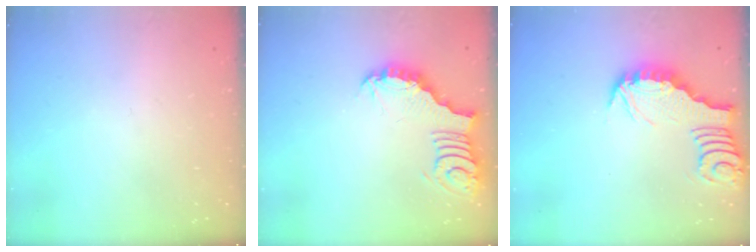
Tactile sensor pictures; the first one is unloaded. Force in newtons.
{"total": 3.6, "press": 3.5, "slide": 0.7}
{"total": 3.2, "press": 3.1, "slide": 0.4}